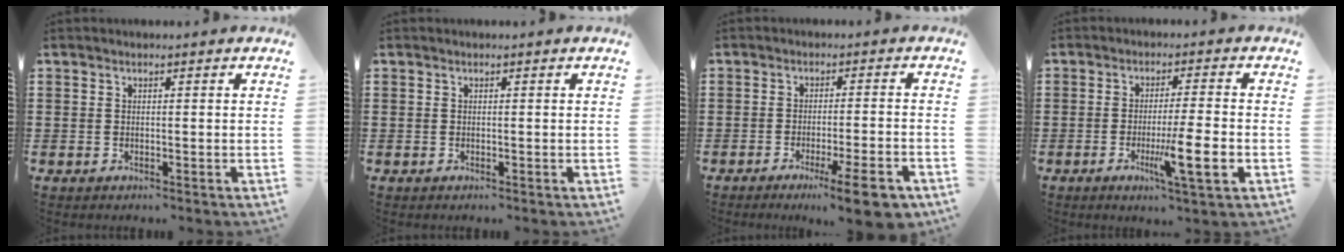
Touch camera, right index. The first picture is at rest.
{"total": 0.0}
{"total": 7.4, "force": [-4.7, 0.3, 5.7], "torque": [-0.086, -0.009, -0.080]}
{"total": 8.3, "force": [-2.7, 0.6, 7.8], "torque": [-0.137, -0.015, -0.046]}